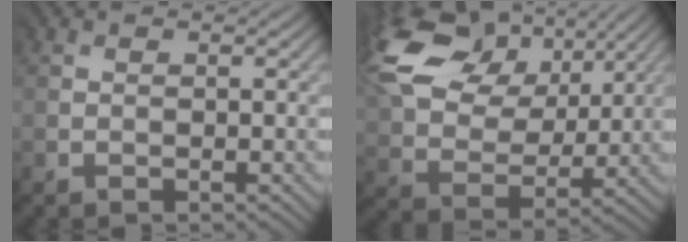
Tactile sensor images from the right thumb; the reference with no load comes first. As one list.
[{"total": 16.1, "force": [8.2, 9.9, 9.6], "torque": [-0.239, 0.039, 0.138]}]